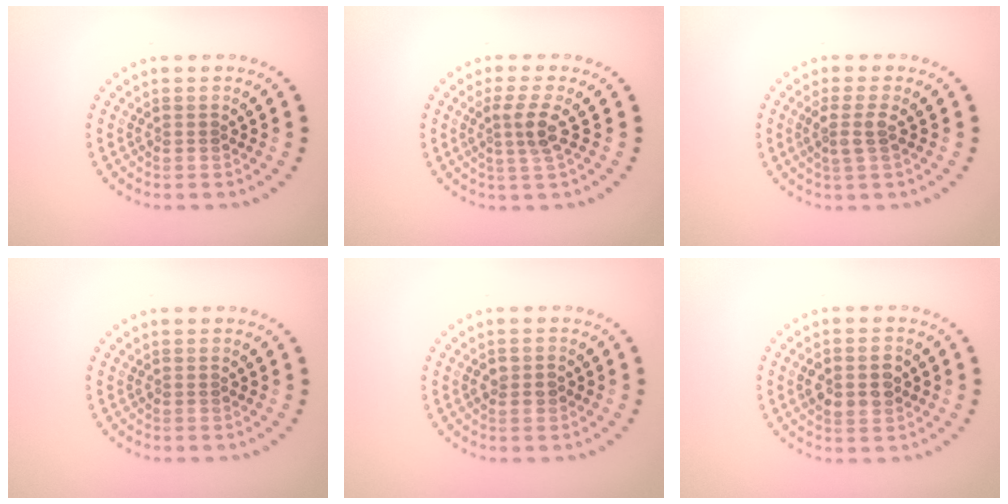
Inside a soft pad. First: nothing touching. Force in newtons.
{"total": 2.3, "press": 1.8, "slide": 1.5}
{"total": 1.9, "press": 1.5, "slide": 1.2}
{"total": 0.0}
{"total": 1.4, "press": 1.4, "slide": 0.2}
{"total": 3.5, "press": 3.5, "slide": 0.2}